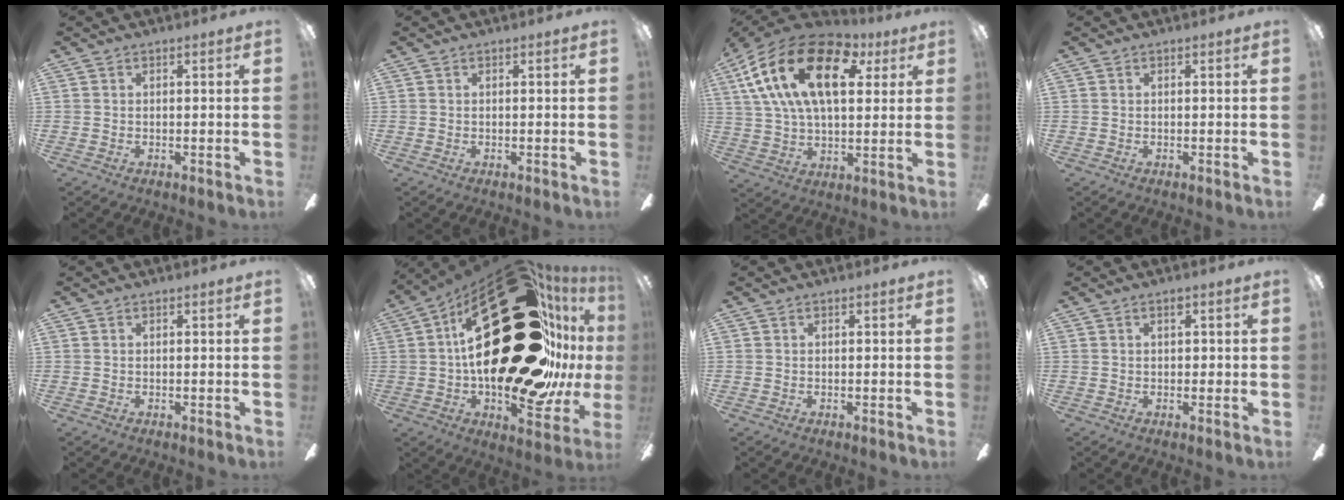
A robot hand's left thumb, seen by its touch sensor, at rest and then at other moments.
{"total": 0.0}
{"total": 23.4, "force": [9.6, 12.4, 17.3], "torque": [-0.336, -0.019, 0.159]}
{"total": 0.0}
{"total": 0.0}
{"total": 50.6, "force": [11.3, 26.6, 41.5], "torque": [-0.521, -0.107, 0.279]}
{"total": 0.0}
{"total": 1.7, "force": [0.6, 1.0, 1.2], "torque": [-0.018, 0.003, 0.008]}